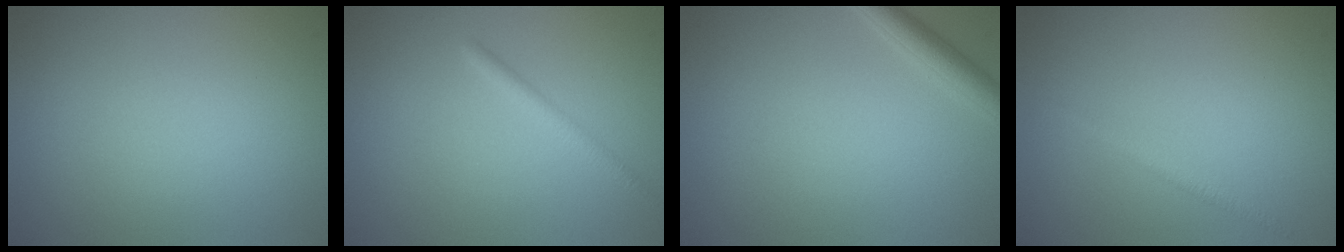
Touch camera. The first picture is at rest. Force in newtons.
{"total": 1.5, "press": 1.5, "slide": 0.0}
{"total": 2.5, "press": 2.4, "slide": 0.1}
{"total": 0.9, "press": 0.9, "slide": 0.1}